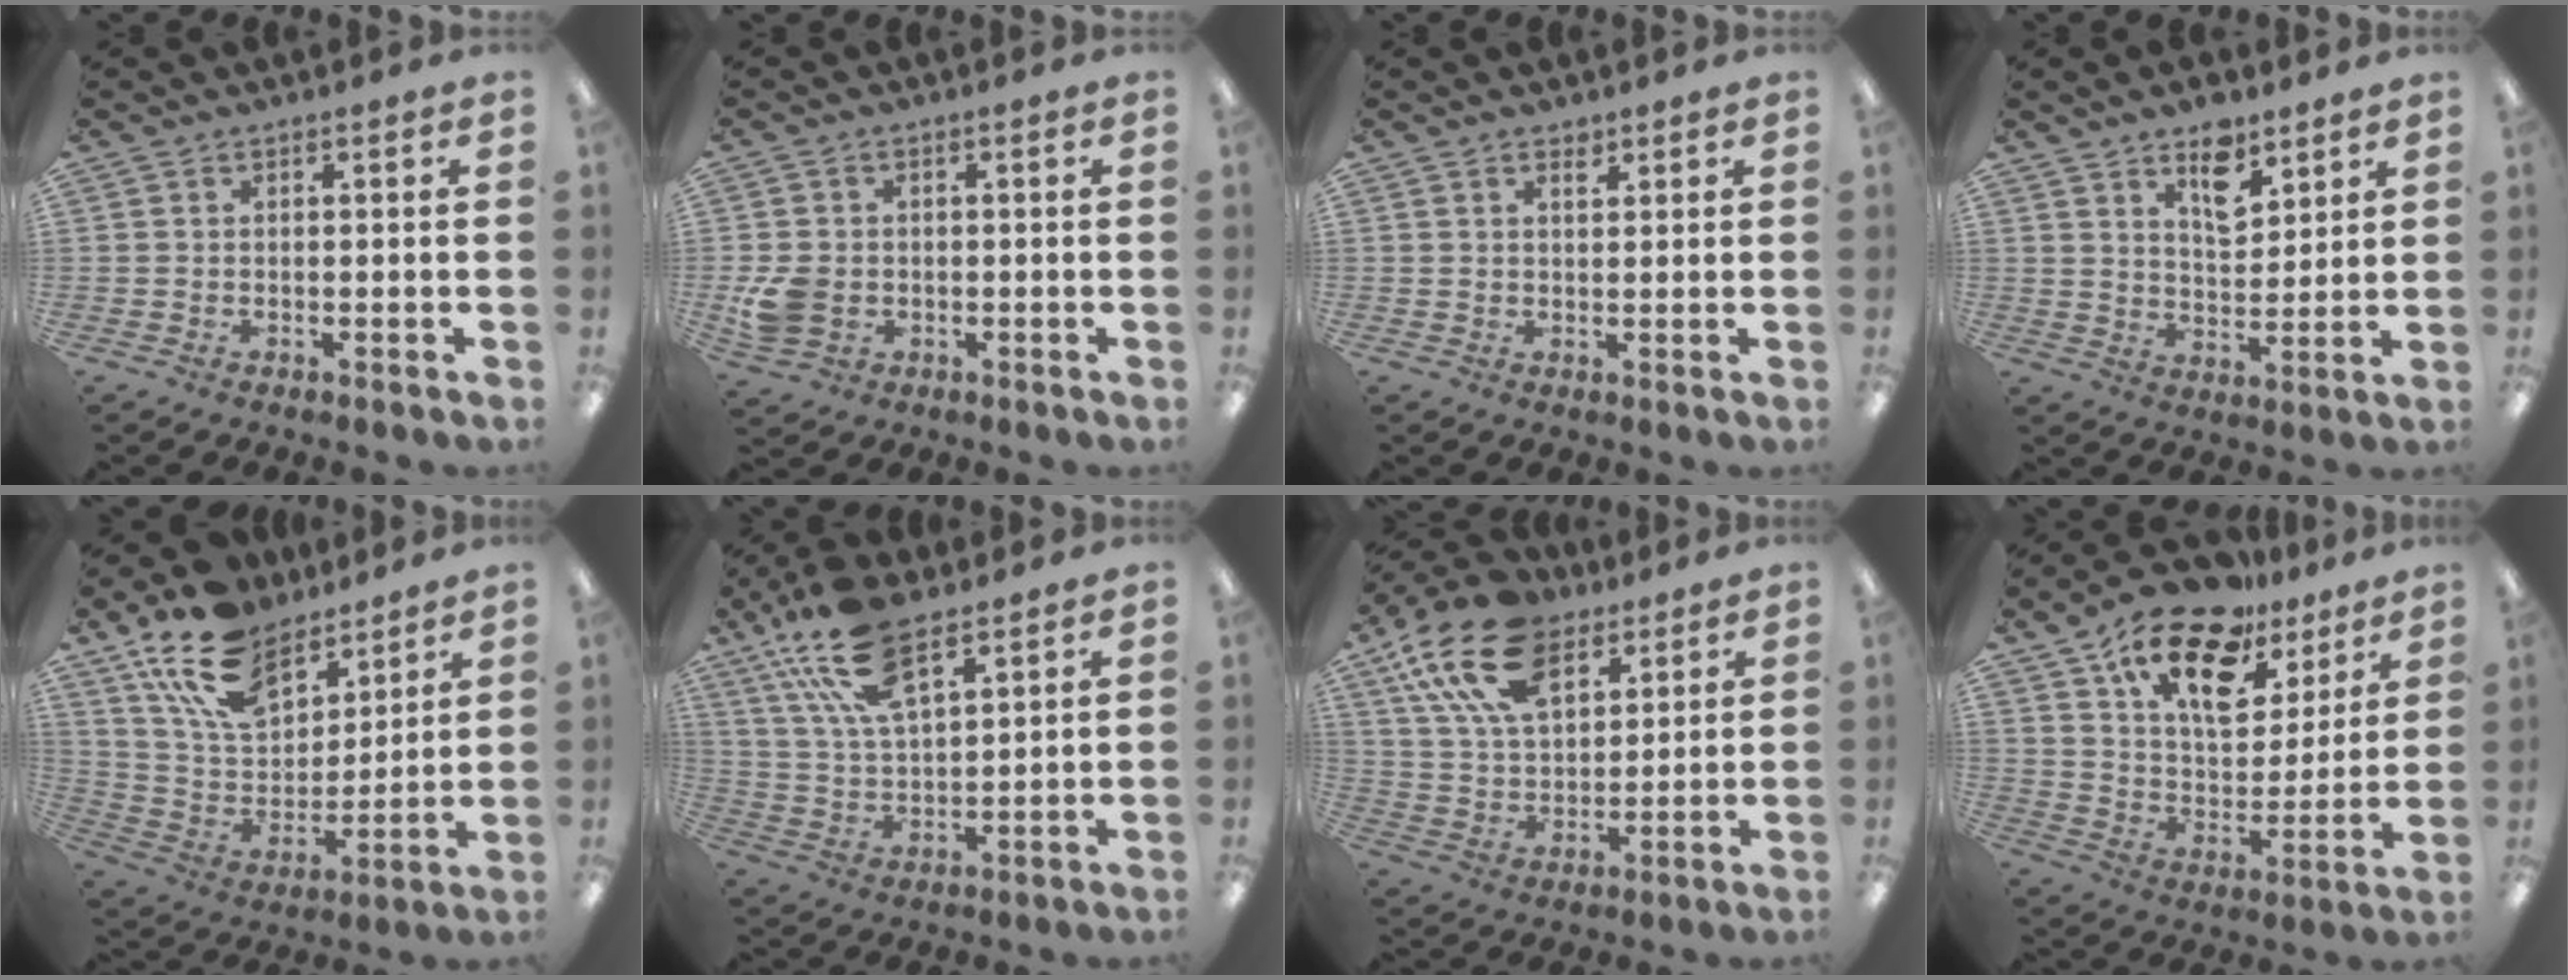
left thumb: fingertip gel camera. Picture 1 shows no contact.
{"total": 6.4, "force": [-1.3, 5.3, 3.4], "torque": [-0.059, 0.001, -0.023]}
{"total": 1.6, "force": [1.3, 0.6, 0.6], "torque": [-0.005, -0.003, 0.023]}
{"total": 9.2, "force": [6.1, 4.4, 5.3], "torque": [-0.064, -0.034, 0.102]}
{"total": 18.0, "force": [12.8, 9.6, 8.2], "torque": [-0.173, -0.060, 0.239]}
{"total": 16.0, "force": [10.3, 6.6, 10.3], "torque": [-0.211, -0.033, 0.182]}
{"total": 18.6, "force": [10.4, 10.2, 11.5], "torque": [-0.236, -0.026, 0.188]}
{"total": 19.1, "force": [12.4, 9.9, 10.7], "torque": [-0.177, -0.069, 0.219]}